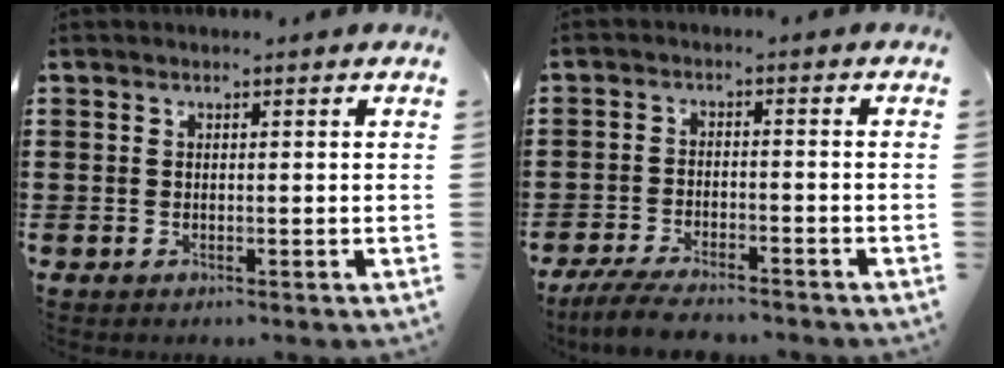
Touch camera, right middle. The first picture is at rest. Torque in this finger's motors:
{"motor_torque": [0.48, -0.21, 0.23, 0.04]}